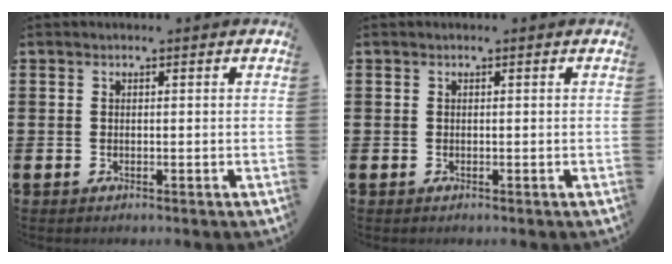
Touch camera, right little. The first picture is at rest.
{"total": 0.0}